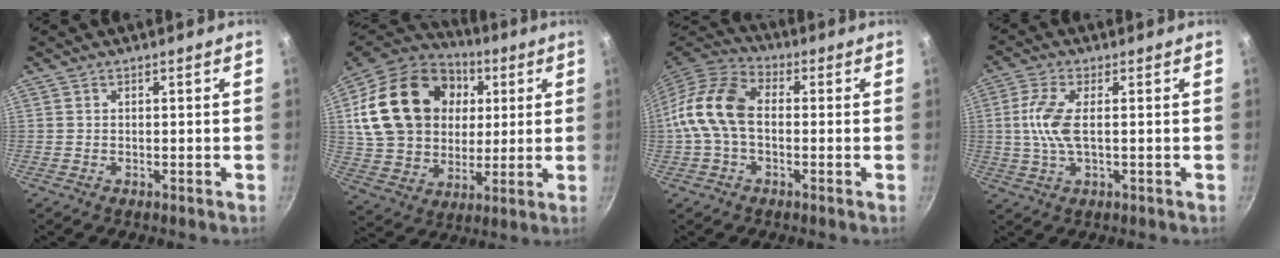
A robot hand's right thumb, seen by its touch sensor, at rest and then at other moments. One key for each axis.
{"total": 27.2, "fx": 6.3, "fy": 20.5, "fz": 16.7, "tx": -0.286, "ty": 0.011, "tz": 0.120}
{"total": 12.6, "fx": -0.6, "fy": 8.1, "fz": 9.6, "tx": -0.172, "ty": 0.037, "tz": -0.032}
{"total": 7.4, "fx": 0.3, "fy": 2.8, "fz": 6.9, "tx": -0.156, "ty": 0.004, "tz": 0.004}